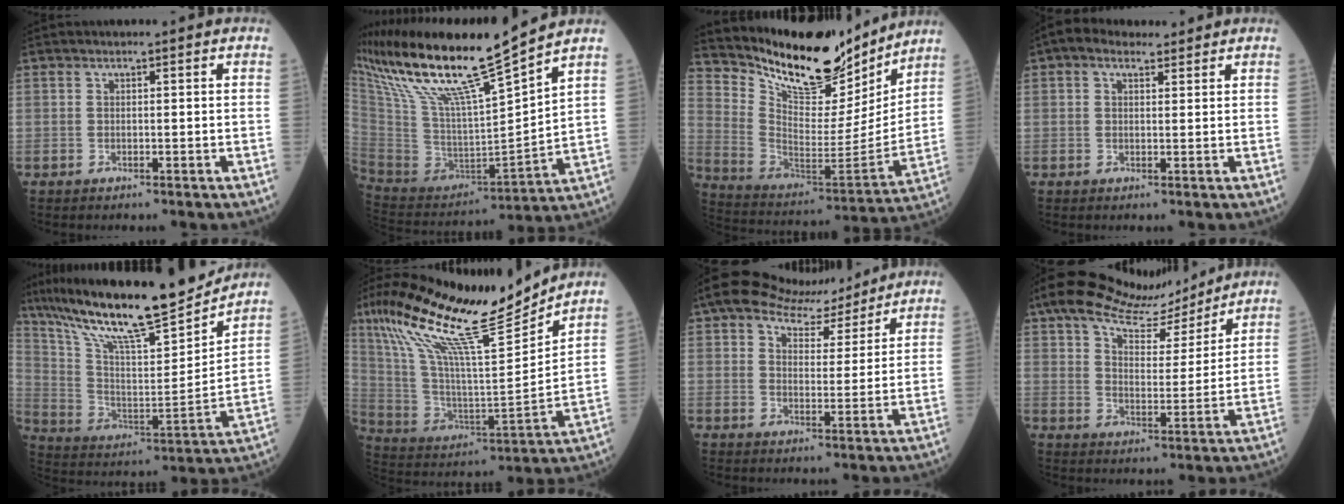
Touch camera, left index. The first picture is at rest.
{"total": 20.3, "force": [15.9, -0.5, 12.7], "torque": [-0.241, -0.013, 0.300]}
{"total": 19.3, "force": [17.2, 5.4, 6.9], "torque": [-0.132, -0.038, 0.281]}
{"total": 3.4, "force": [2.3, 2.0, 1.6], "torque": [-0.042, 0.027, 0.042]}
{"total": 23.1, "force": [19.4, 1.8, 12.4], "torque": [-0.228, -0.009, 0.323]}
{"total": 20.7, "force": [15.9, 0.8, 13.2], "torque": [-0.241, -0.001, 0.288]}
{"total": 9.5, "force": [8.0, 3.8, 3.5], "torque": [-0.063, 0.018, 0.122]}
{"total": 13.1, "force": [11.3, 3.6, 5.5], "torque": [-0.098, 0.012, 0.176]}